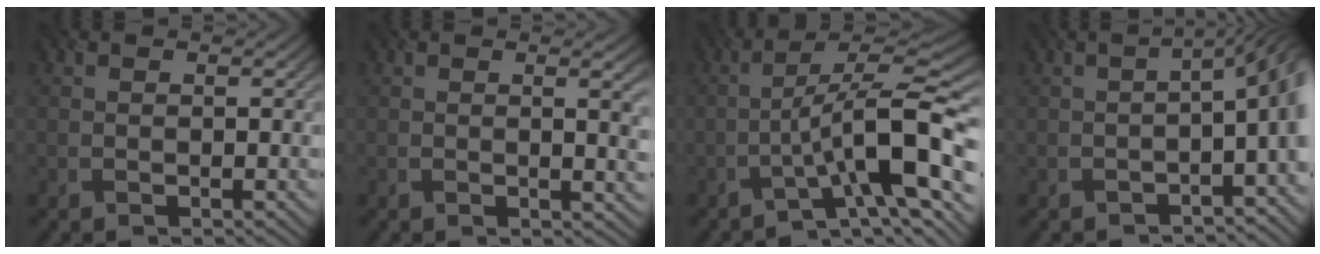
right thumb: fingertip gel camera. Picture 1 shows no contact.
{"total": 3.6, "force": [0.7, 0.9, 3.4], "torque": [-0.049, 0.004, 0.013]}
{"total": 12.8, "force": [-4.7, 3.1, 11.5], "torque": [-0.182, 0.012, -0.084]}
{"total": 6.6, "force": [-1.7, 2.4, 5.9], "torque": [-0.071, -0.008, -0.025]}